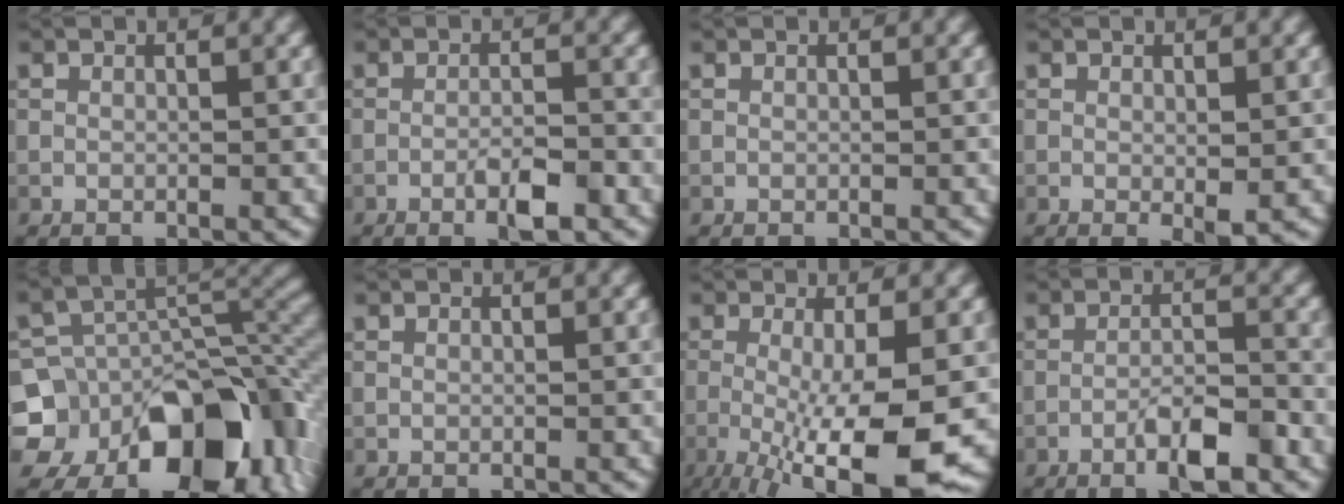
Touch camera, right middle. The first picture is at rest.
{"total": 3.2, "force": [-1.6, 0.7, 2.6], "torque": [-0.048, 0.002, -0.030]}
{"total": 0.0}
{"total": 1.4, "force": [-0.1, 0.3, 1.3], "torque": [-0.019, -0.007, -0.002]}
{"total": 13.7, "force": [-6.3, 9.7, 7.4], "torque": [-0.119, -0.005, -0.101]}
{"total": 0.0}
{"total": 10.2, "force": [-3.1, 2.2, 9.5], "torque": [-0.152, -0.019, -0.043]}
{"total": 4.3, "force": [-2.5, 1.0, 3.4], "torque": [-0.061, 0.006, -0.046]}